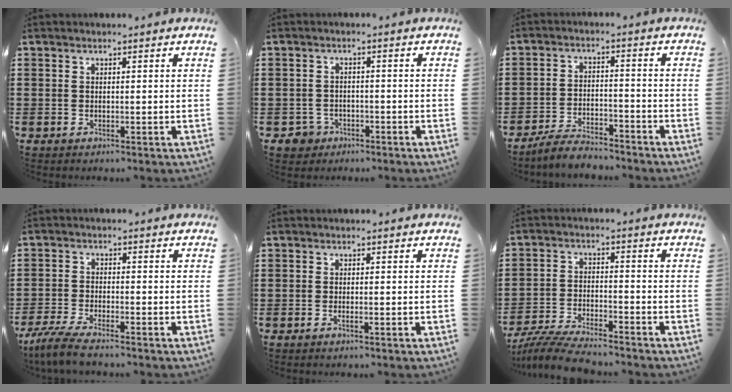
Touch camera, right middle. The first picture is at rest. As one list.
[{"total": 2.7, "force": [-2.1, 1.7, 0.4], "torque": [-0.022, 0.000, -0.046]}, {"total": 5.2, "force": [-4.9, 0.7, 1.4], "torque": [-0.030, 0.005, -0.100]}, {"total": 5.0, "force": [-4.4, 0.4, 2.3], "torque": [-0.065, -0.013, -0.092]}, {"total": 0.7, "force": [-0.4, 0.1, 0.6], "torque": [-0.013, -0.004, -0.006]}, {"total": 6.6, "force": [-6.3, 0.4, 1.9], "torque": [-0.045, 0.000, -0.124]}]